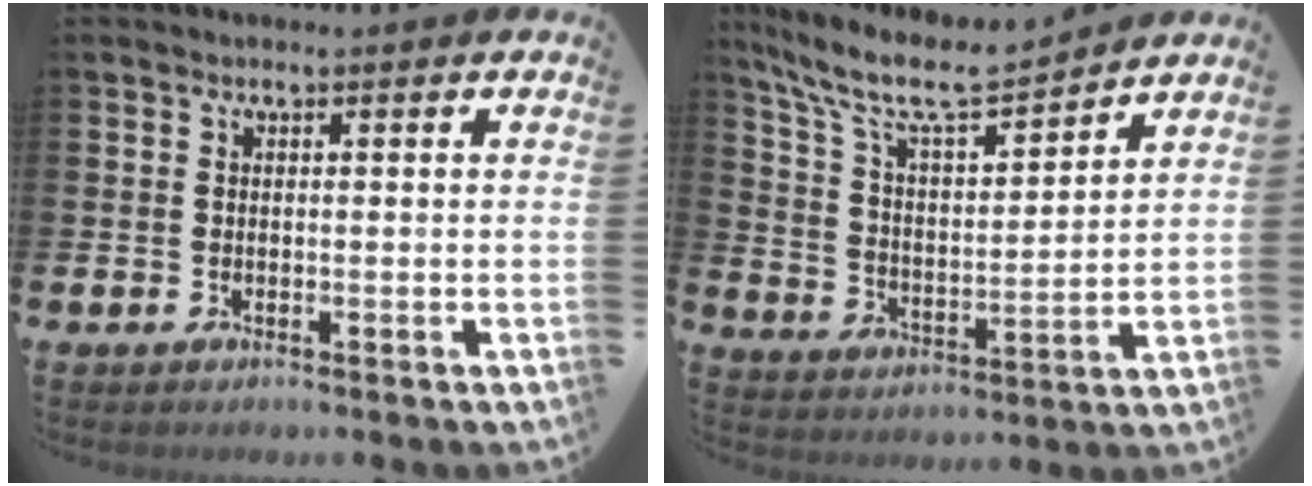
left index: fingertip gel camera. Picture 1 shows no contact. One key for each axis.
{"total": 9.3, "fx": 8.3, "fy": 1.9, "fz": 3.9, "tx": -0.111, "ty": -0.049, "tz": 0.143}